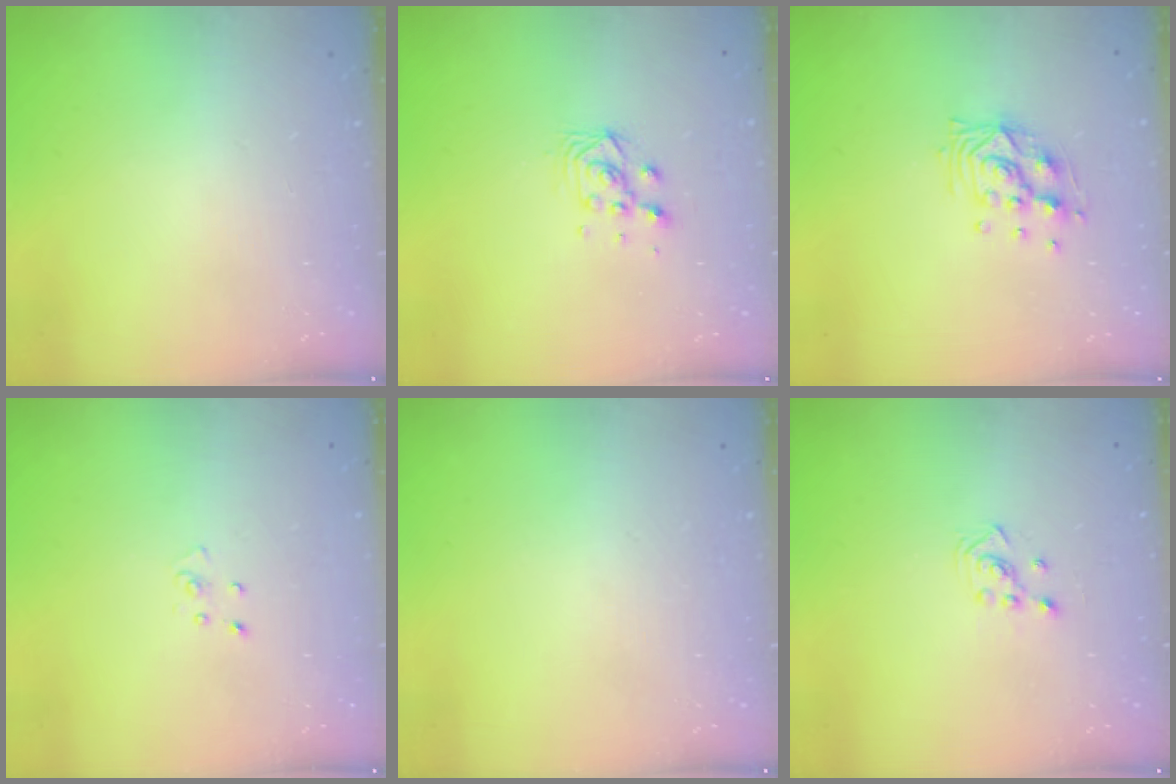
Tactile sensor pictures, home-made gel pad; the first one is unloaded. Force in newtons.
{"total": 7.3, "press": 7.3, "slide": 0.4}
{"total": 9.5, "press": 9.5, "slide": 0.4}
{"total": 2.5, "press": 2.5, "slide": 0.3}
{"total": 0.0}
{"total": 2.5, "press": 2.4, "slide": 0.8}